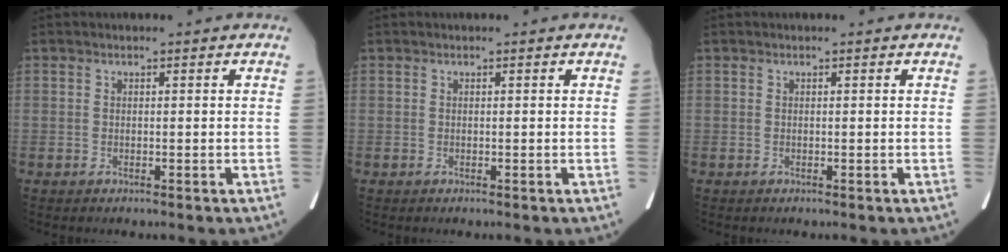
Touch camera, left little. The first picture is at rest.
{"total": 0.0}
{"total": 0.0}